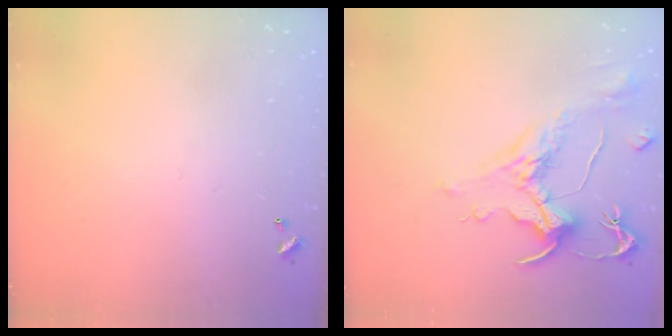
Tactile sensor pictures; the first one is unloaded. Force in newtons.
{"total": 1.6, "press": 0.7, "slide": 1.5}